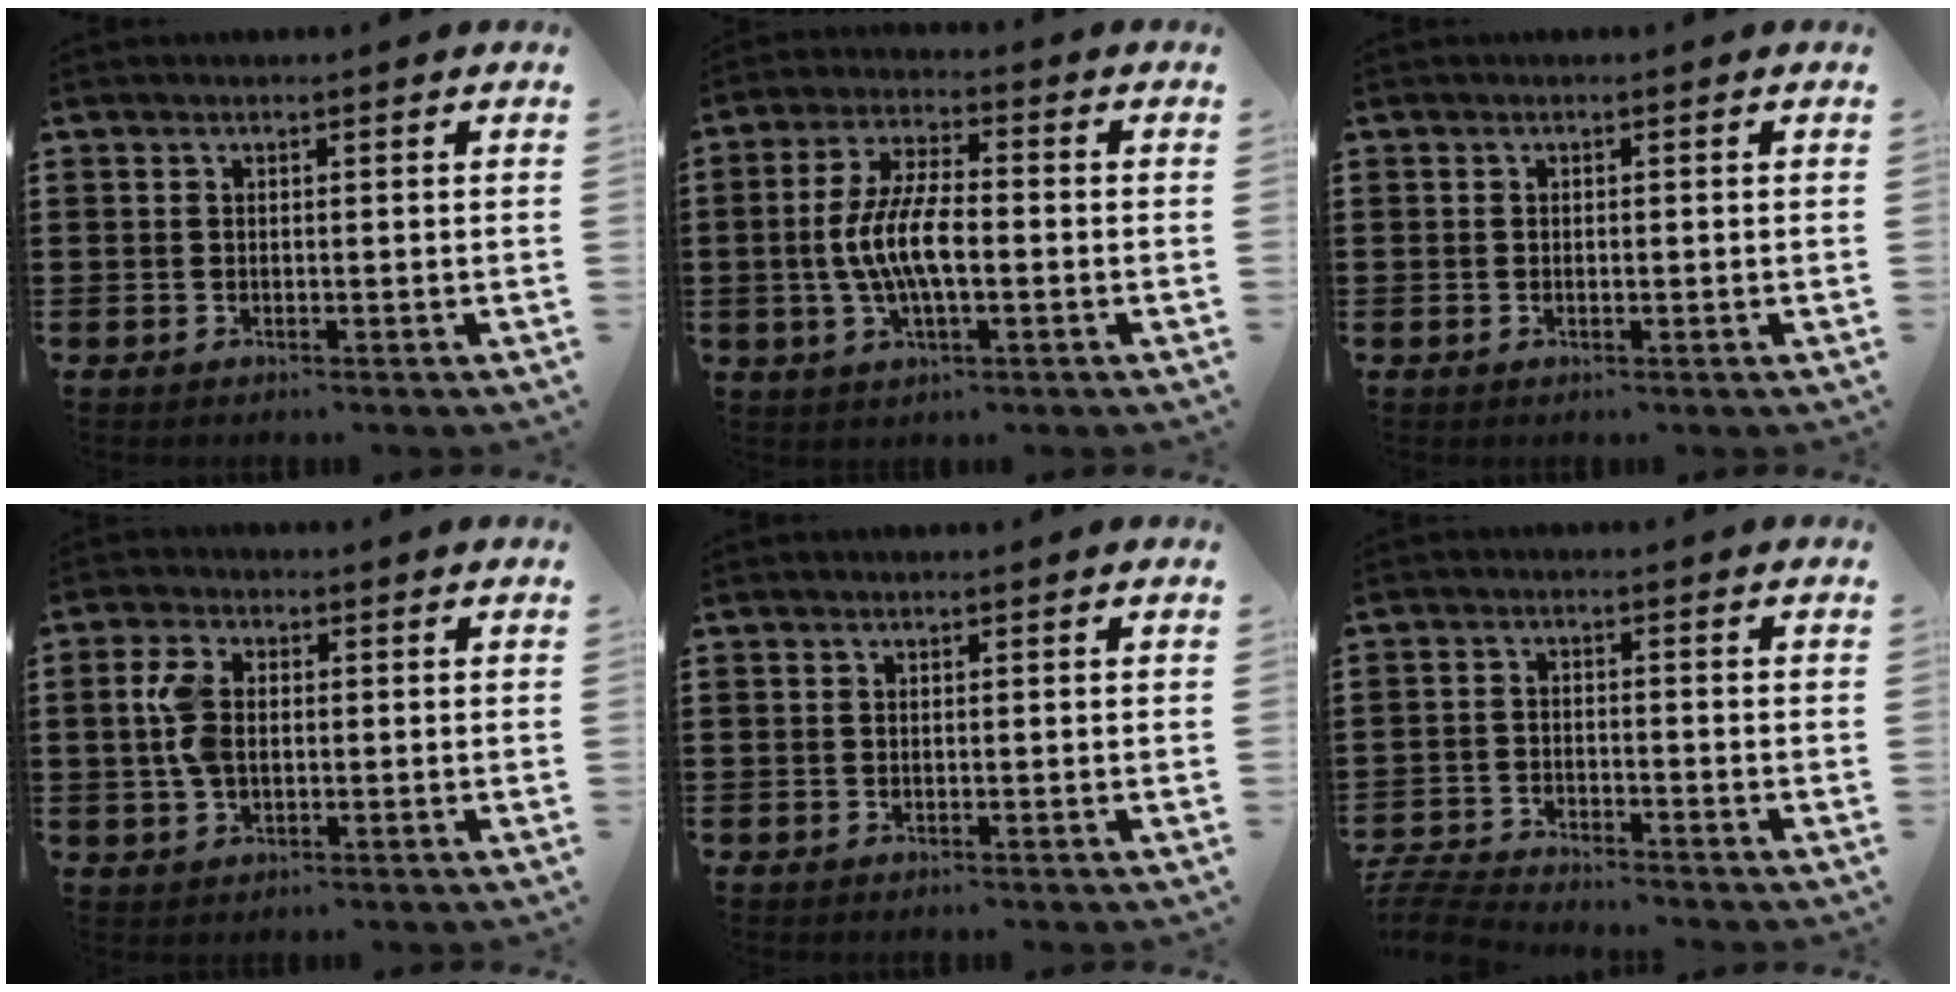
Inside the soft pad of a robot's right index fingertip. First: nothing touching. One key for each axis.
{"total": 8.6, "fx": -1.3, "fy": 3.1, "fz": 7.9, "tx": -0.179, "ty": -0.009, "tz": -0.033}
{"total": 0.6, "fx": -0.1, "fy": 0.3, "fz": 0.5, "tx": -0.011, "ty": -0.001, "tz": -0.001}
{"total": 5.2, "fx": 0.4, "fy": 3.1, "fz": 4.1, "tx": -0.107, "ty": 0.004, "tz": 0.000}
{"total": 0.0}
{"total": 4.5, "fx": -4.5, "fy": 0.2, "fz": 0.5, "tx": -0.030, "ty": -0.007, "tz": -0.097}